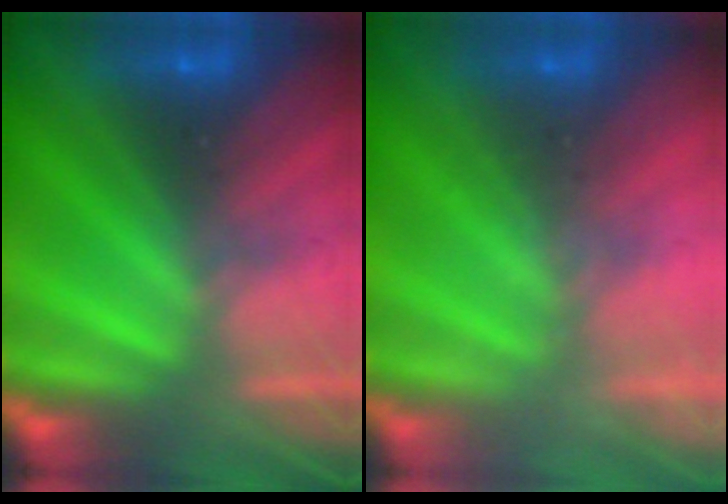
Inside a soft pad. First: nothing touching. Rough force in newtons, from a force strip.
{"total": 2.1}